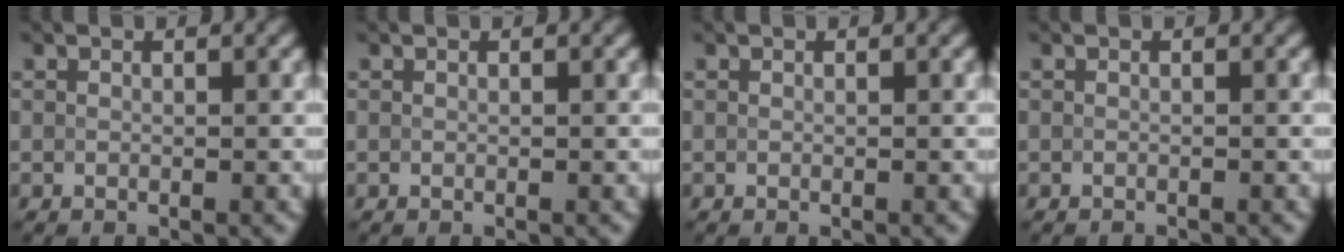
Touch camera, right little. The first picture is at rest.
{"total": 0.0}
{"total": 0.0}
{"total": 0.8, "force": [-0.8, 0.1, 0.1], "torque": [0.004, -0.004, -0.014]}